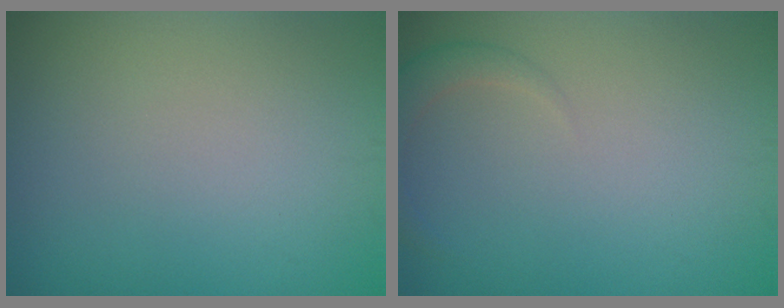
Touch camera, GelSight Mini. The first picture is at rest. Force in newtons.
{"total": 1.8, "press": 1.8, "slide": 0.1}